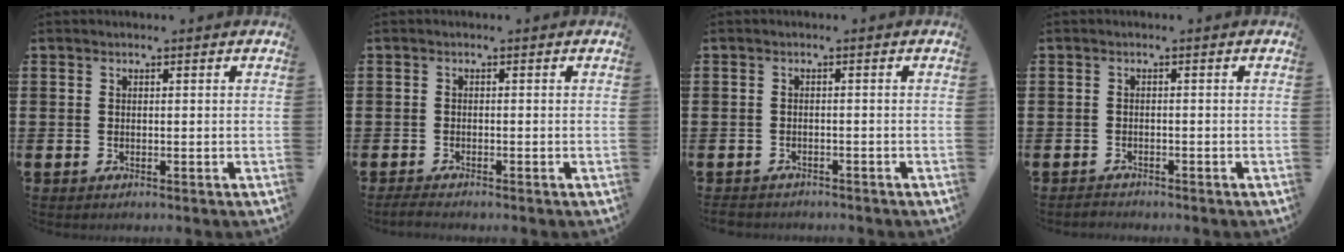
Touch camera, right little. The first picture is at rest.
{"total": 1.0, "force": [-0.9, 0.1, 0.5], "torque": [-0.011, -0.001, -0.018]}
{"total": 1.1, "force": [-1.0, 0.3, 0.0], "torque": [-0.004, 0.001, -0.023]}
{"total": 0.8, "force": [-0.8, 0.1, -0.1], "torque": [-0.001, -0.001, -0.017]}